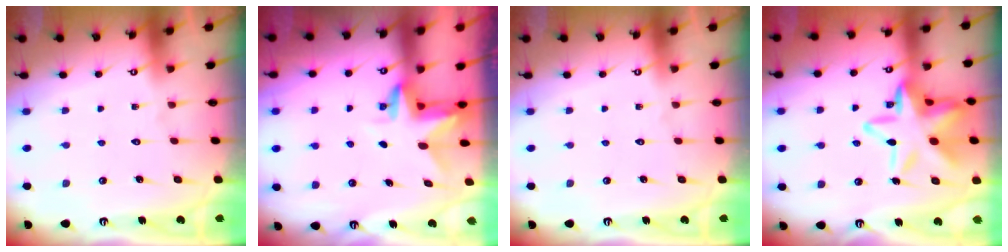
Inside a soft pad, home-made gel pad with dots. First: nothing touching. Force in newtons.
{"total": 2.9, "press": 2.9, "slide": 0.2}
{"total": 0.0}
{"total": 19.2, "press": 19.1, "slide": 1.5}